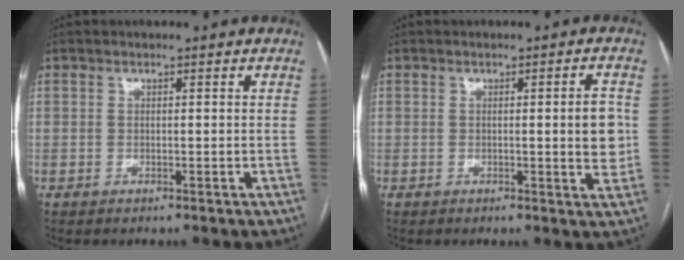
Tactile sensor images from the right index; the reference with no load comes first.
{"total": 4.6, "force": [-0.1, 0.6, 4.5], "torque": [-0.055, -0.001, -0.004]}